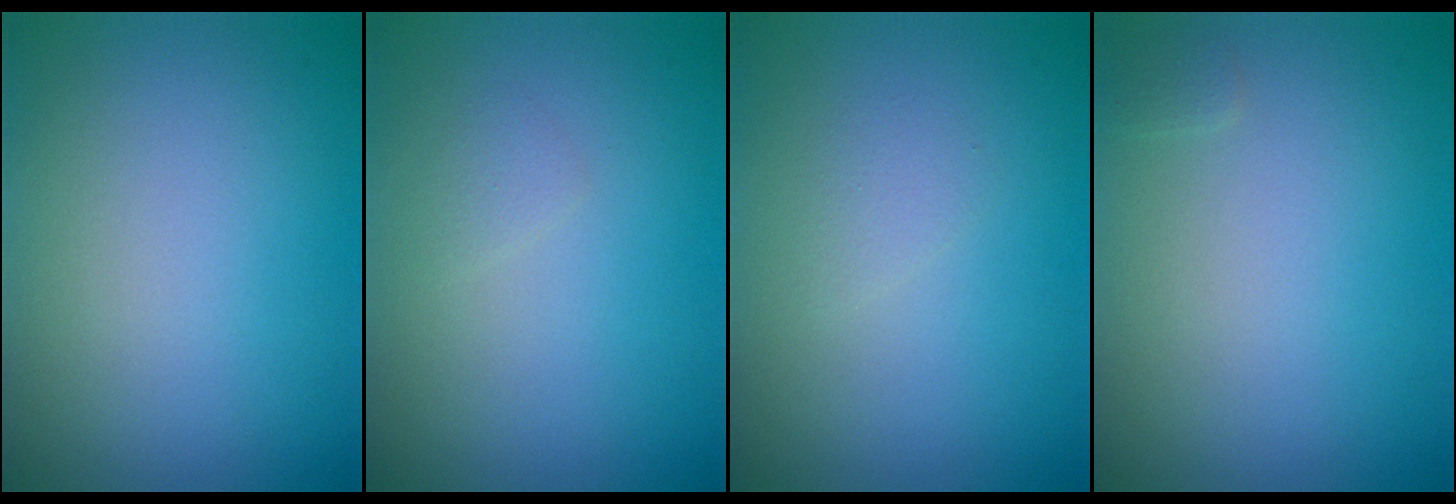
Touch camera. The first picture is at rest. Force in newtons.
{"total": 0.7, "press": 0.7, "slide": 0.0}
{"total": 0.8, "press": 0.8, "slide": 0.0}
{"total": 0.5, "press": 0.5, "slide": 0.0}